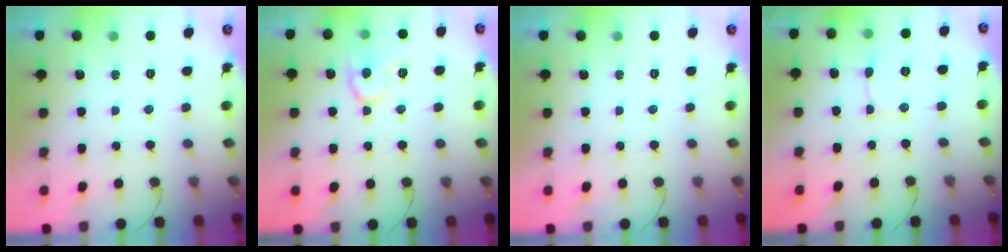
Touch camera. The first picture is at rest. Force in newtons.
{"total": 10.9, "press": 10.9, "slide": 0.8}
{"total": 0.0}
{"total": 2.4, "press": 2.4, "slide": 0.3}